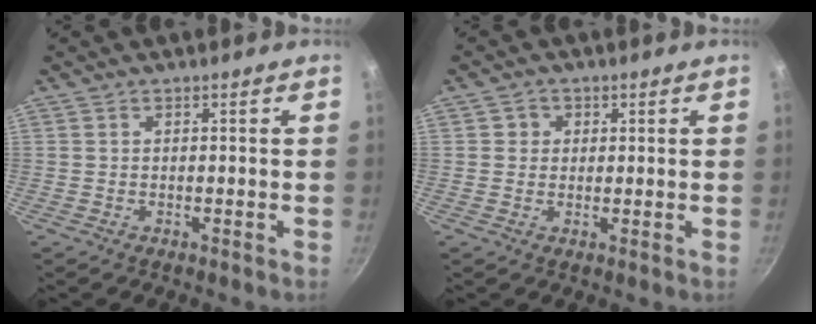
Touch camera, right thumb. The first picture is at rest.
{"total": 2.5, "force": [0.6, 2.4, 0.5], "torque": [0.007, -0.001, 0.004]}